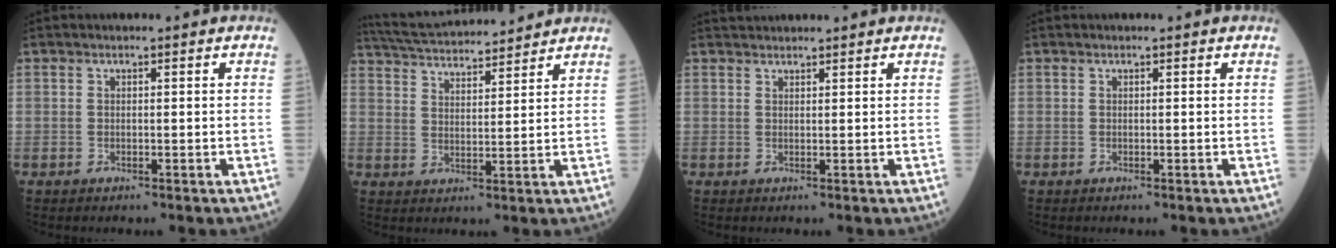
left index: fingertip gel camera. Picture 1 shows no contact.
{"total": 14.5, "force": [13.6, 1.5, 4.8], "torque": [-0.096, 0.032, 0.219]}
{"total": 3.1, "force": [3.0, 0.1, 0.6], "torque": [-0.010, 0.033, 0.052]}
{"total": 0.0}